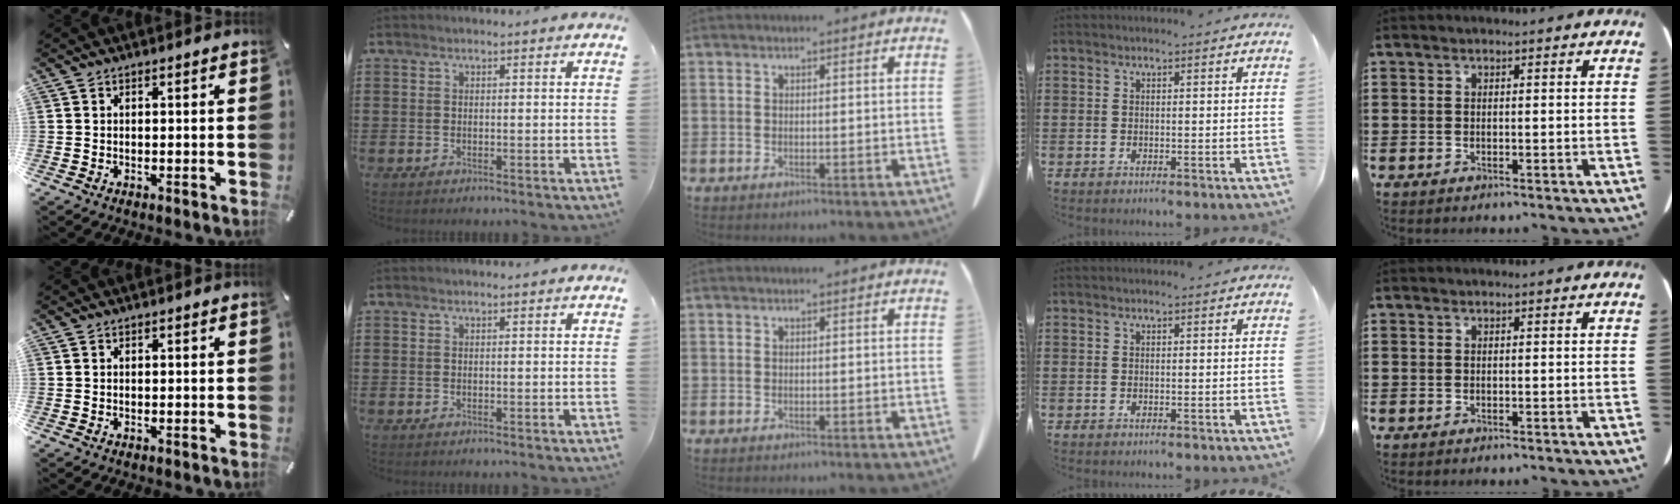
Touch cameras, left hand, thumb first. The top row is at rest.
{}